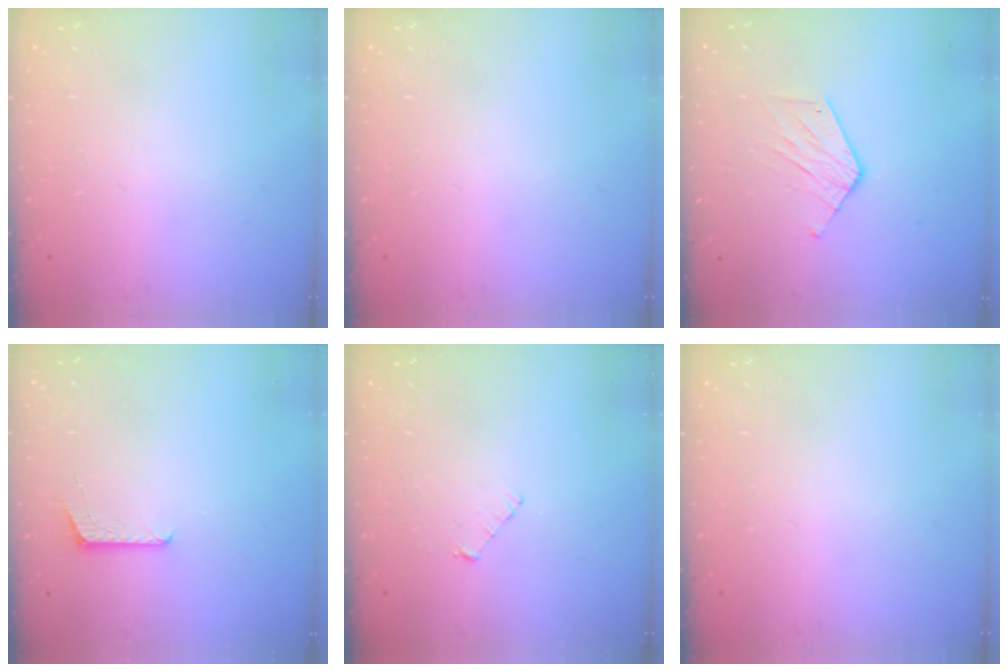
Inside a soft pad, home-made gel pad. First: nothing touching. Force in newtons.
{"total": 0.0}
{"total": 7.1, "press": 7.1, "slide": 0.3}
{"total": 6.1, "press": 6.1, "slide": 0.6}
{"total": 3.4, "press": 3.4, "slide": 0.3}
{"total": 0.0}